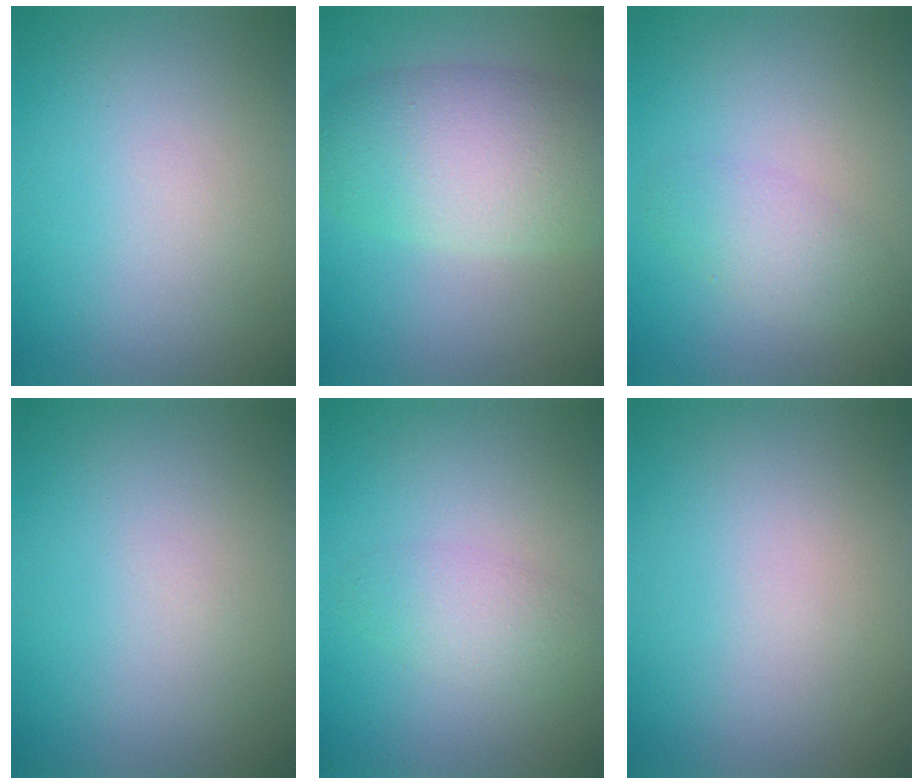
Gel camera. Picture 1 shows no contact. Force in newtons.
{"total": 8.3, "press": 8.2, "slide": 0.3}
{"total": 2.4, "press": 2.4, "slide": 0.1}
{"total": 0.0}
{"total": 2.4, "press": 2.4, "slide": 0.1}
{"total": 0.0}